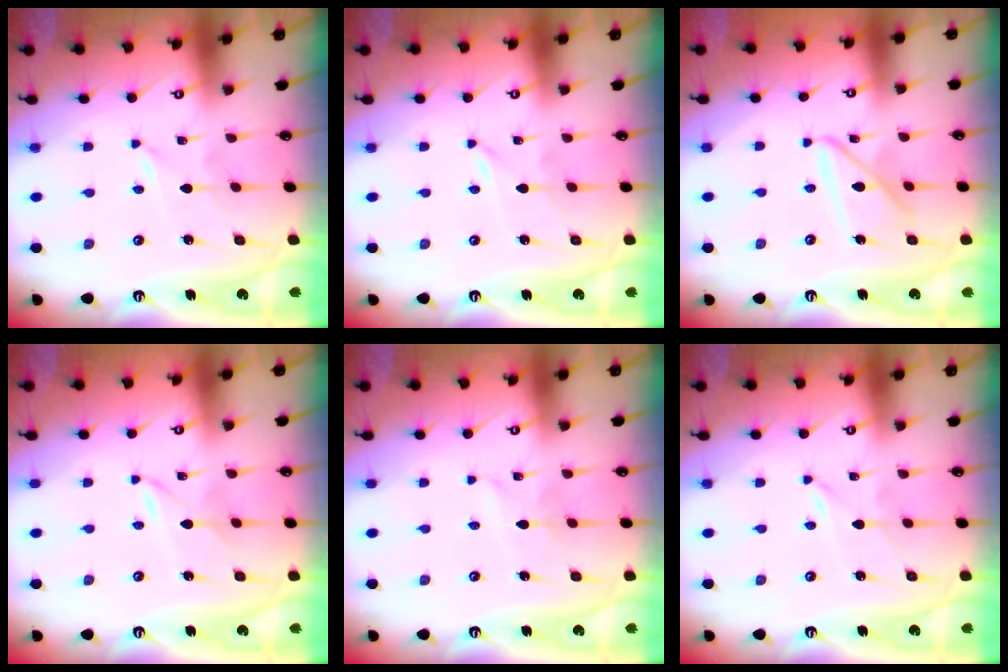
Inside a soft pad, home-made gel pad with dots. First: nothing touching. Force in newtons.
{"total": 0.0}
{"total": 10.8, "press": 10.7, "slide": 1.0}
{"total": 1.7, "press": 1.7, "slide": 0.0}
{"total": 2.4, "press": 2.3, "slide": 0.3}
{"total": 0.0}